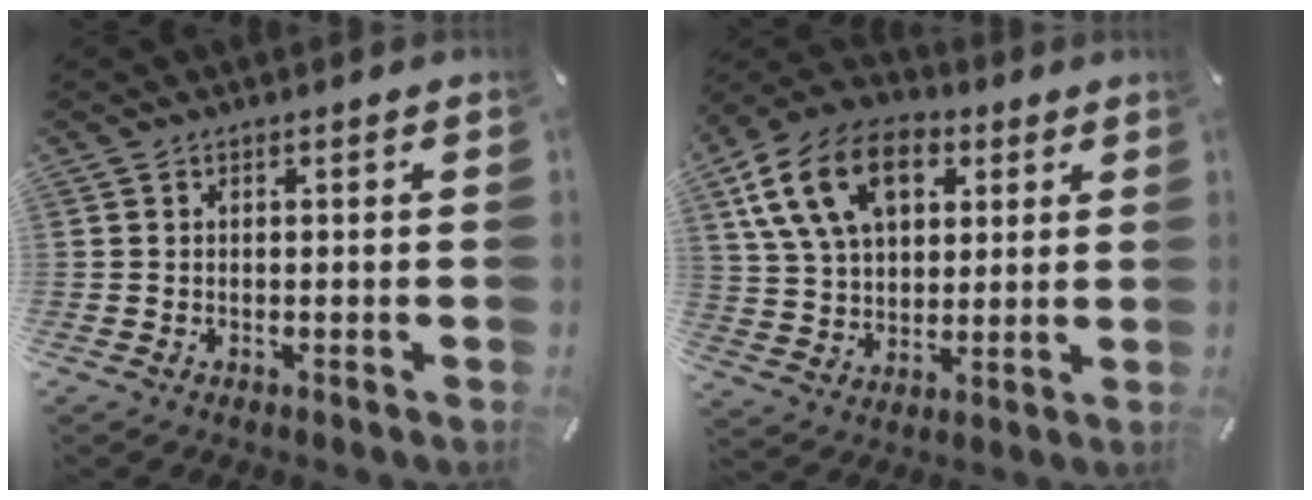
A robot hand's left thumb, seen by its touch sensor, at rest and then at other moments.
{"total": 16.6, "force": [6.9, 11.3, 9.9], "torque": [-0.204, -0.008, 0.129]}